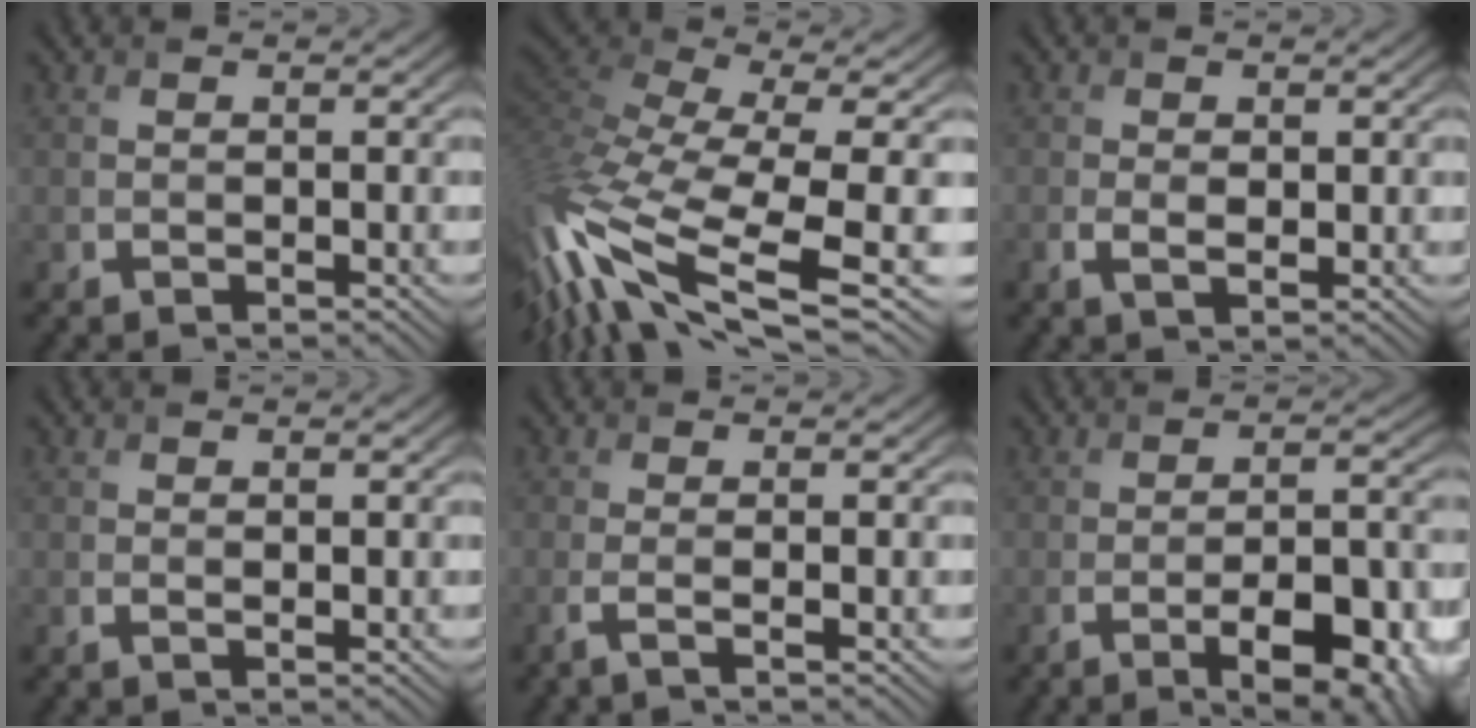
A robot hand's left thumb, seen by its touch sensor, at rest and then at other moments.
{"total": 14.7, "force": [-3.1, 5.2, 13.4], "torque": [-0.342, 0.001, -0.049]}
{"total": 2.0, "force": [0.1, 1.1, 1.7], "torque": [-0.038, -0.001, 0.002]}
{"total": 0.6, "force": [0.3, 0.1, 0.4], "torque": [-0.010, 0.002, 0.007]}
{"total": 1.7, "force": [-0.5, -0.1, 1.6], "torque": [-0.035, 0.004, -0.021]}
{"total": 8.2, "force": [-4.2, 2.3, 6.7], "torque": [-0.094, 0.000, -0.051]}